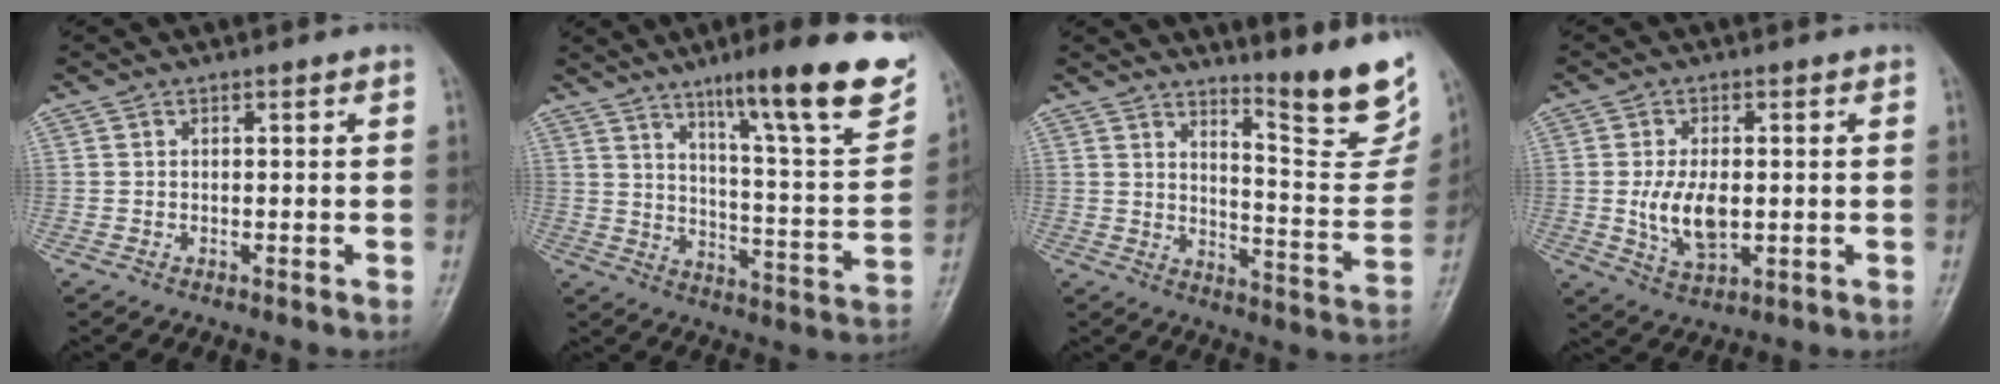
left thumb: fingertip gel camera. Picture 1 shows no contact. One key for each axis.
{"total": 22.2, "fx": 13.6, "fy": 3.4, "fz": 17.3, "tx": -0.221, "ty": -0.054, "tz": 0.205}
{"total": 15.9, "fx": 11.5, "fy": 2.9, "fz": 10.6, "tx": -0.107, "ty": -0.098, "tz": 0.165}
{"total": 8.0, "fx": -0.4, "fy": 4.5, "fz": 6.6, "tx": -0.119, "ty": -0.009, "tz": 0.000}